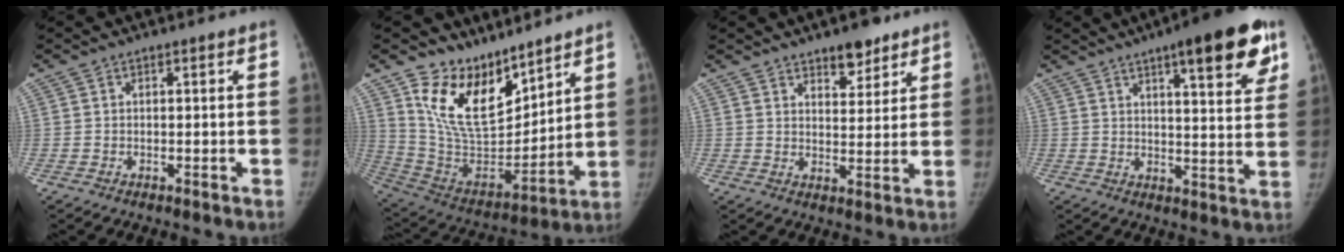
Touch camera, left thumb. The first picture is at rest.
{"total": 17.0, "force": [12.2, 8.2, 8.5], "torque": [-0.102, -0.085, 0.245]}
{"total": 6.9, "force": [5.0, 3.1, 3.6], "torque": [-0.024, -0.033, 0.076]}
{"total": 16.6, "force": [9.2, 4.3, 13.1], "torque": [-0.142, -0.033, 0.122]}